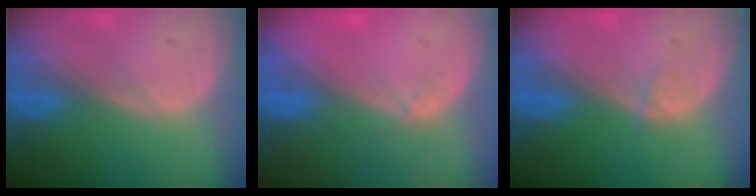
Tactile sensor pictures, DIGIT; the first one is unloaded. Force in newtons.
{"total": 1.4, "press": 1.3, "slide": 0.5}
{"total": 0.8, "press": 0.8, "slide": 0.1}